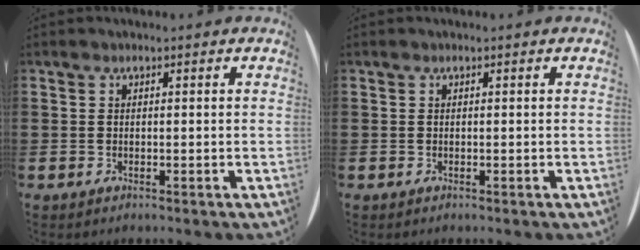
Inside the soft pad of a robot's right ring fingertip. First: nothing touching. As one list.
[{"total": 0.0}]